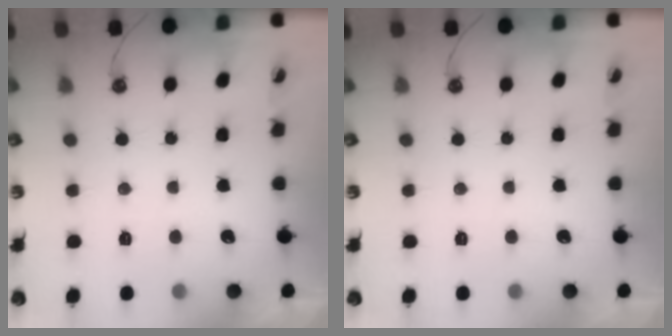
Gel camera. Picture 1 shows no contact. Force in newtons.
{"total": 0.0}